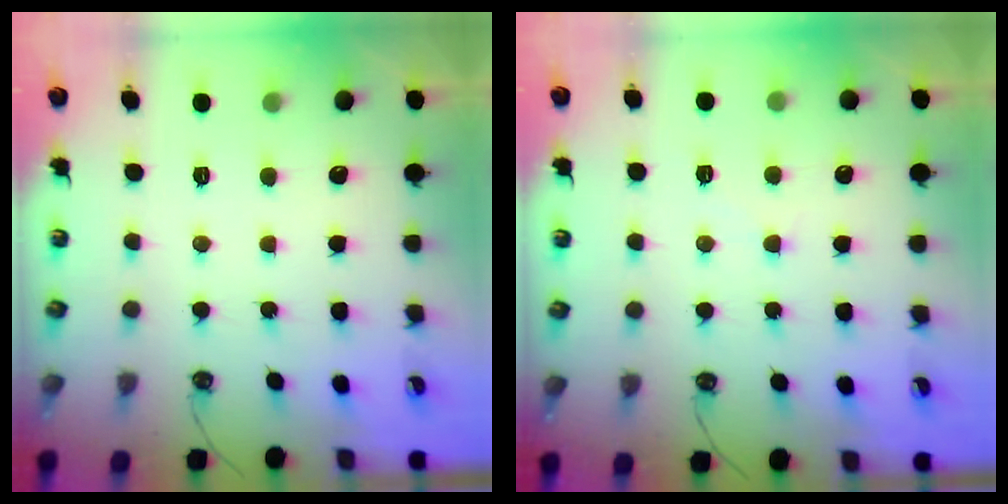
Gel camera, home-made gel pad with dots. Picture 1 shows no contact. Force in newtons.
{"total": 2.6, "press": 2.6, "slide": 0.4}